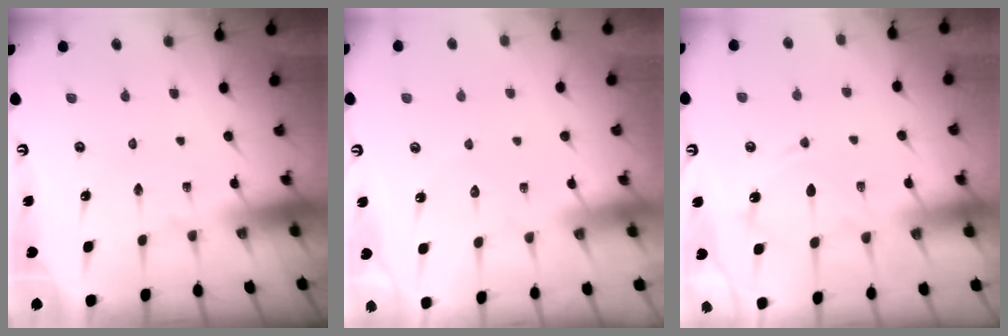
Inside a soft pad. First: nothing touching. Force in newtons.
{"total": 3.7, "press": 3.7, "slide": 0.5}
{"total": 11.5, "press": 11.5, "slide": 1.0}